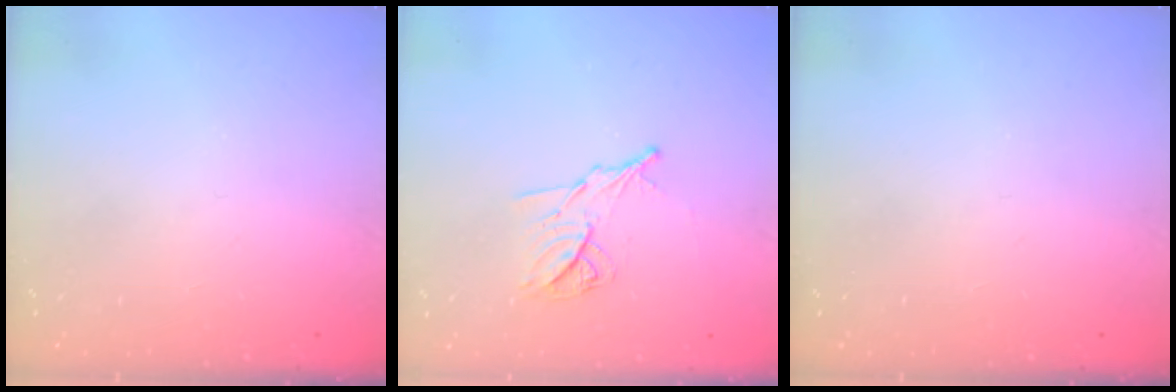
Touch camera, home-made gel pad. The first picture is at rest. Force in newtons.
{"total": 10.0, "press": 10.0, "slide": 0.1}
{"total": 0.0}